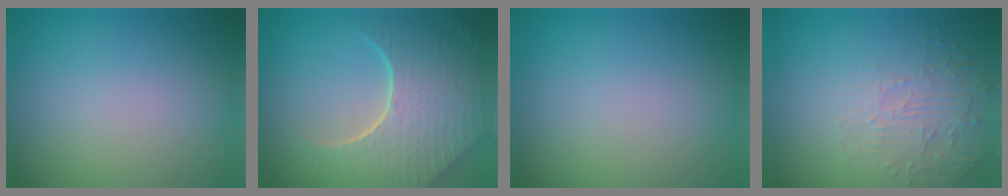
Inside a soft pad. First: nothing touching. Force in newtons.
{"total": 8.7, "press": 6.1, "slide": 6.1}
{"total": 0.0}
{"total": 2.1, "press": 1.3, "slide": 1.7}